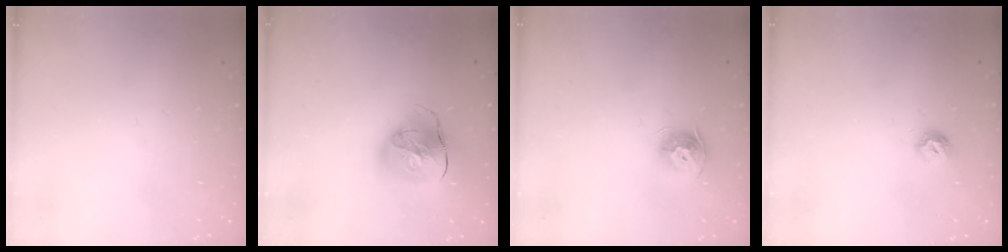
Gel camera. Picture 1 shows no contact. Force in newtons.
{"total": 14.1, "press": 14.0, "slide": 2.0}
{"total": 9.3, "press": 9.3, "slide": 1.0}
{"total": 6.3, "press": 6.3, "slide": 0.1}